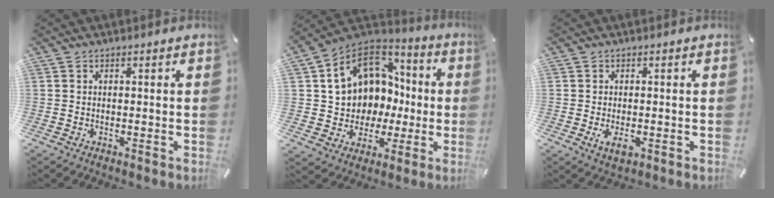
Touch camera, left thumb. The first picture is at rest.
{"total": 12.5, "force": [3.8, 11.0, 4.6], "torque": [-0.092, -0.030, 0.083]}
{"total": 3.1, "force": [-0.9, 1.7, 2.5], "torque": [-0.055, -0.002, -0.016]}